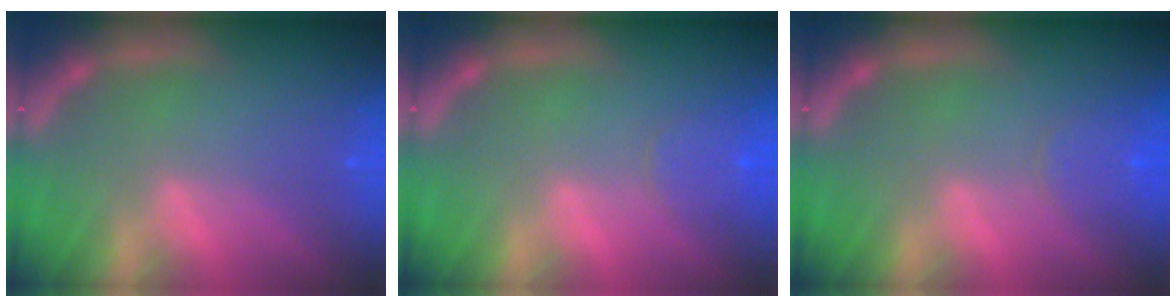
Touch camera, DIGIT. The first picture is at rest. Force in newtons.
{"total": 2.4}
{"total": 2.4}